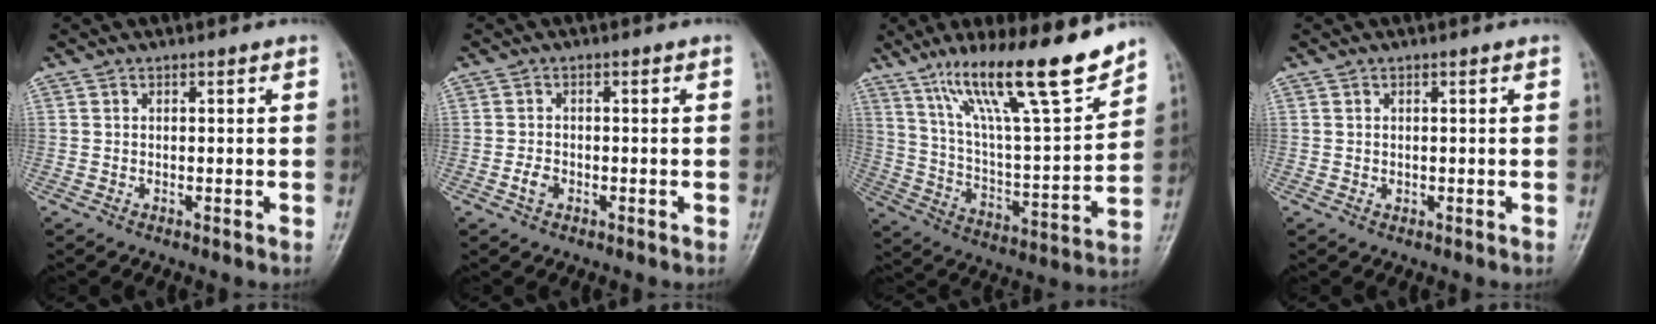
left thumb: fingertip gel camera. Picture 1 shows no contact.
{"total": 2.1, "force": [-0.8, 1.5, 1.2], "torque": [-0.021, 0.004, -0.018]}
{"total": 20.9, "force": [14.8, 3.4, 14.4], "torque": [-0.217, -0.070, 0.257]}
{"total": 0.6, "force": [0.2, 0.5, 0.3], "torque": [0.000, 0.000, 0.003]}